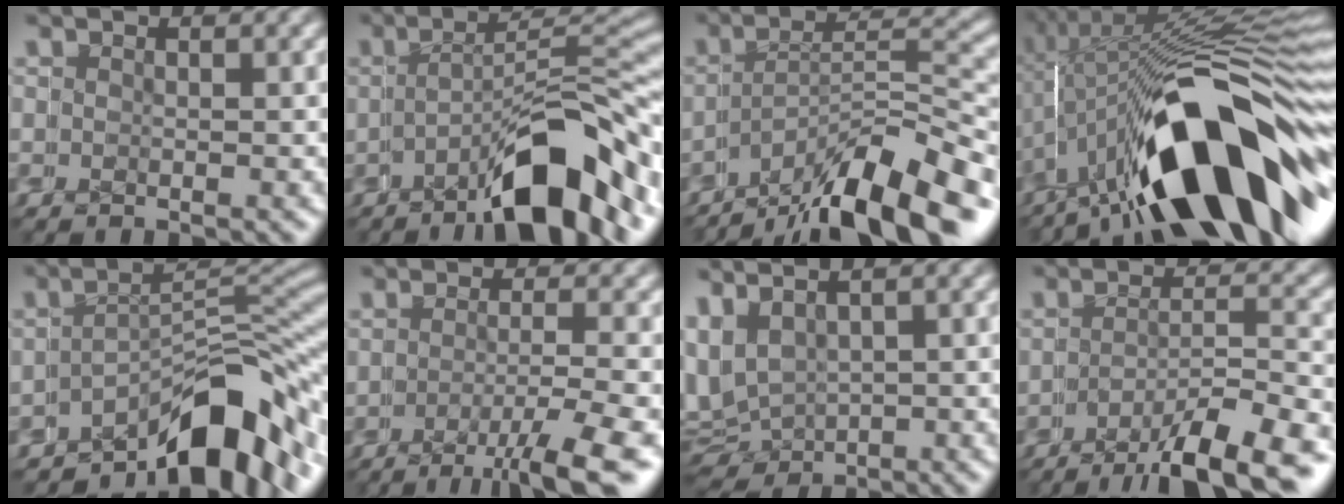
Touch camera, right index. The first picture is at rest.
{"total": 7.6, "force": [-4.7, 1.0, 5.9], "torque": [-0.063, 0.008, -0.062]}
{"total": 8.4, "force": [-5.9, 2.2, 5.5], "torque": [-0.052, 0.015, -0.090]}
{"total": 12.4, "force": [-4.4, 3.2, 11.2], "torque": [-0.135, 0.021, -0.049]}
{"total": 8.2, "force": [-5.6, 2.0, 5.6], "torque": [-0.049, 0.007, -0.083]}
{"total": 6.5, "force": [-5.1, 1.1, 3.9], "torque": [-0.033, -0.006, -0.071]}
{"total": 6.6, "force": [1.4, 5.9, 2.6], "torque": [-0.081, -0.033, 0.042]}
{"total": 7.4, "force": [-6.3, 1.2, 3.6], "torque": [-0.019, 0.006, -0.095]}